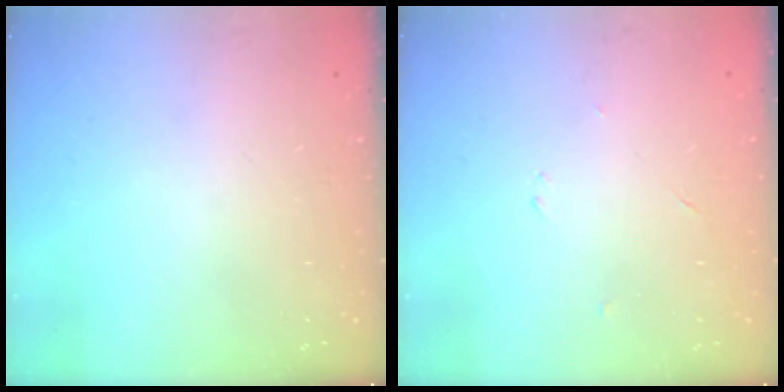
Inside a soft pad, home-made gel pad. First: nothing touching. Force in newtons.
{"total": 2.3, "press": 2.3, "slide": 0.3}